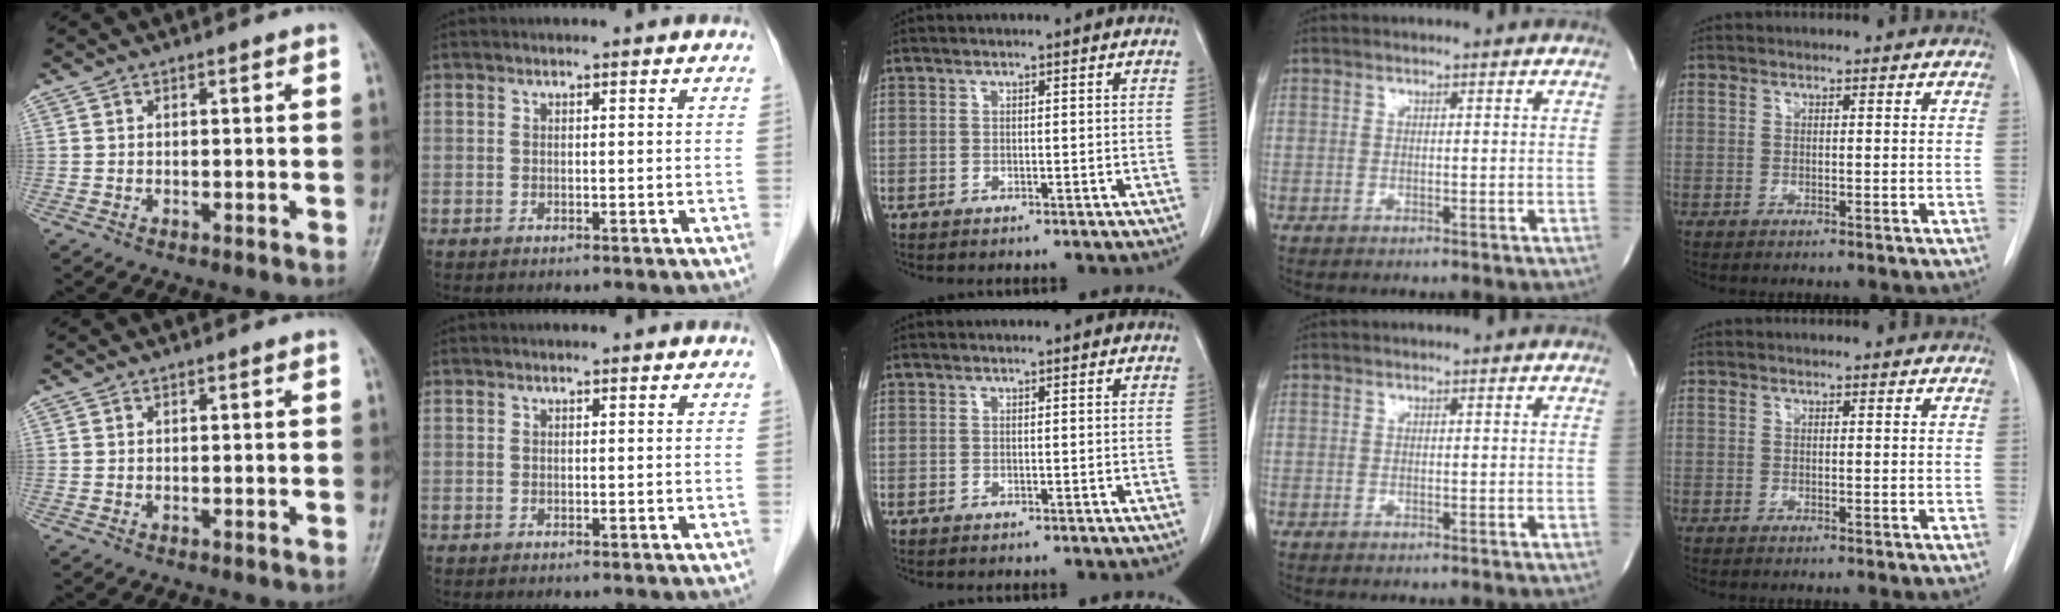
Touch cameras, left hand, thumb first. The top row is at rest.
{}